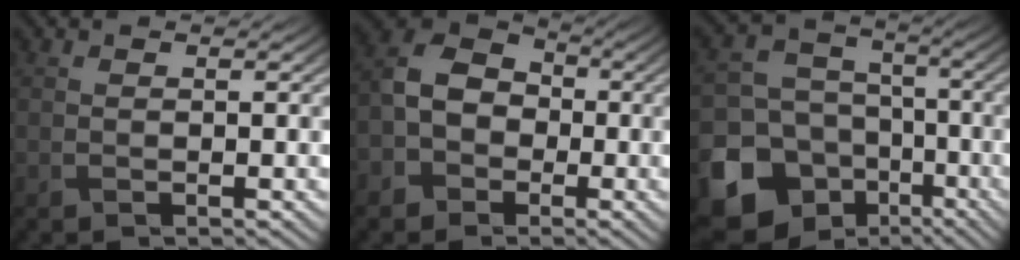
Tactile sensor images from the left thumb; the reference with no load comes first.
{"total": 7.1, "force": [-2.3, 5.8, 3.4], "torque": [-0.085, -0.004, -0.060]}
{"total": 16.9, "force": [-8.5, 13.7, 4.9], "torque": [-0.155, -0.065, -0.138]}